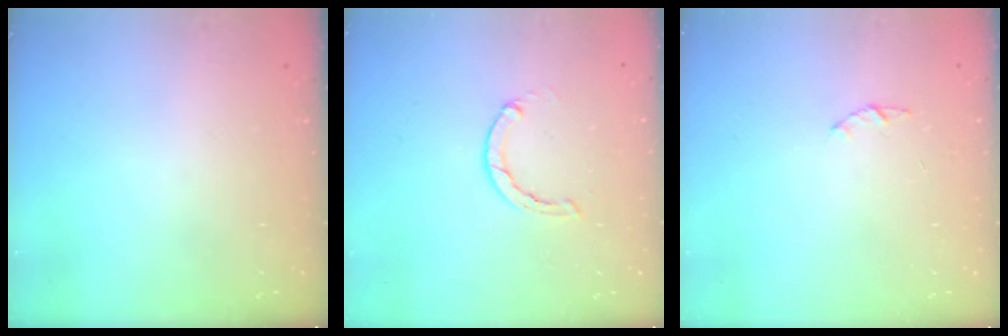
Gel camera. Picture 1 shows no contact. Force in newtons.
{"total": 2.1, "press": 2.1, "slide": 0.3}
{"total": 1.0, "press": 0.9, "slide": 0.3}